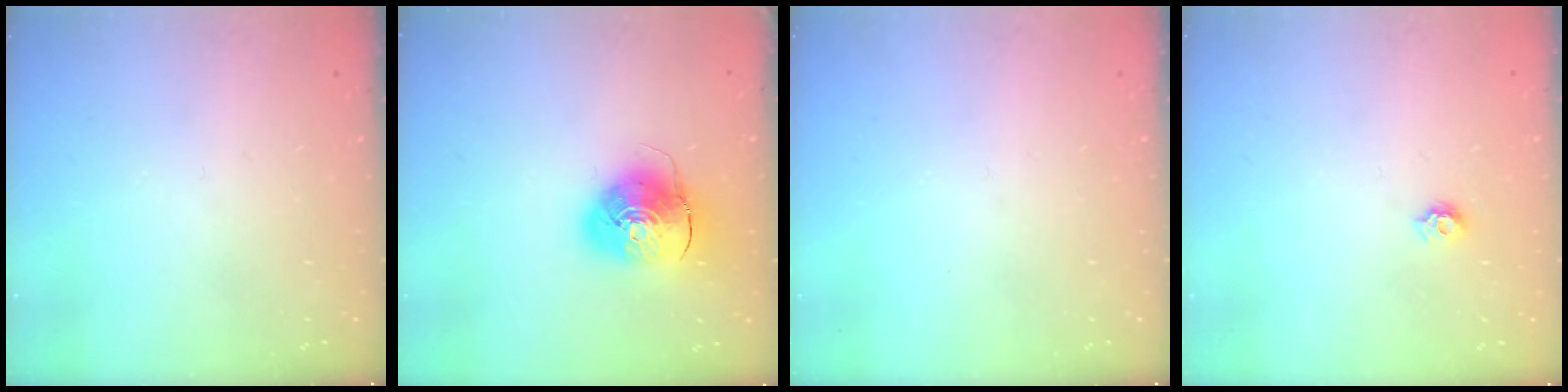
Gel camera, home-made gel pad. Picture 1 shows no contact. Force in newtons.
{"total": 10.0, "press": 9.8, "slide": 1.6}
{"total": 0.0}
{"total": 5.9, "press": 5.8, "slide": 0.7}